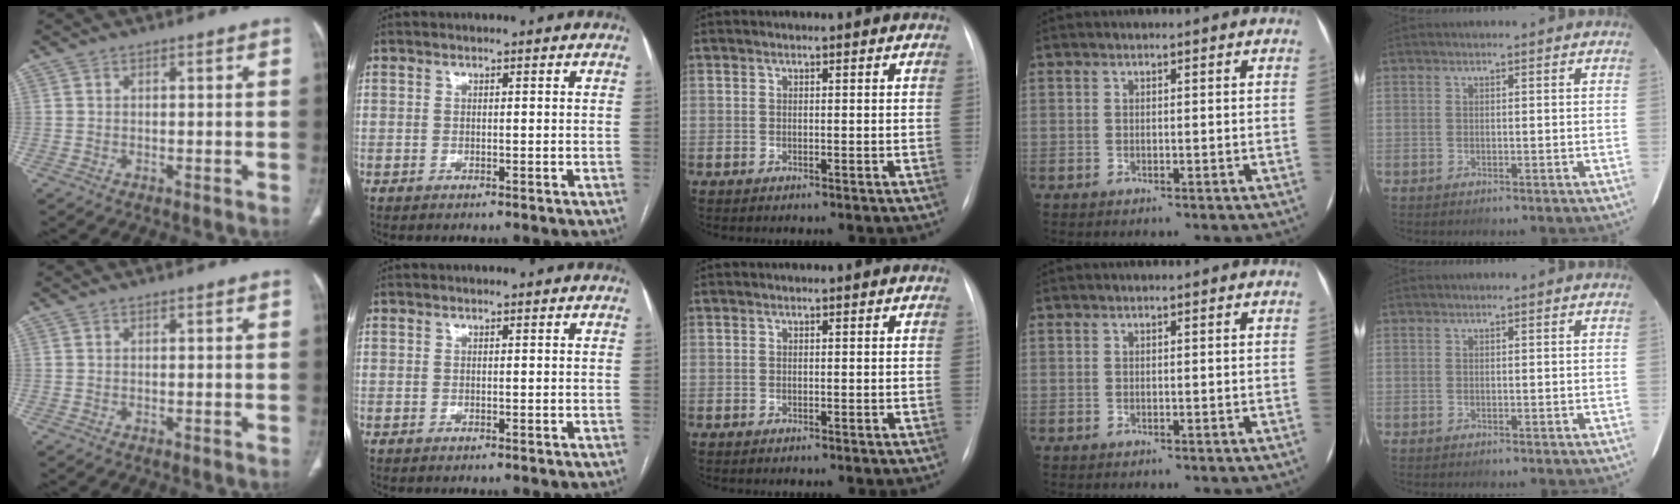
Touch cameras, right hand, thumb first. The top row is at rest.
{}